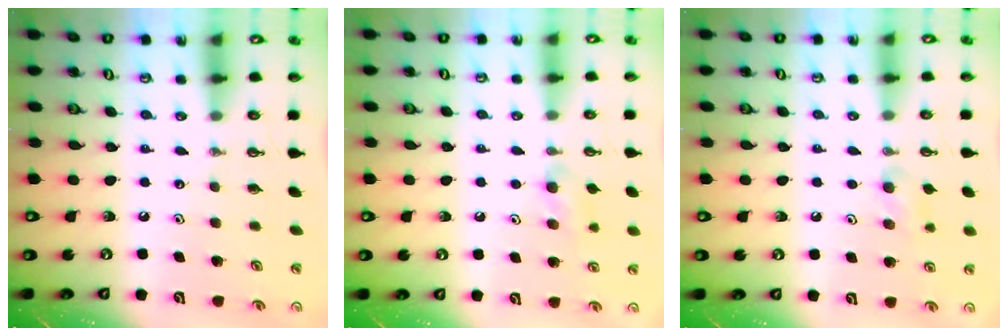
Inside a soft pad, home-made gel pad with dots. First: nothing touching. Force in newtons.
{"total": 6.4, "press": 6.3, "slide": 1.4}
{"total": 6.7, "press": 6.6, "slide": 1.5}